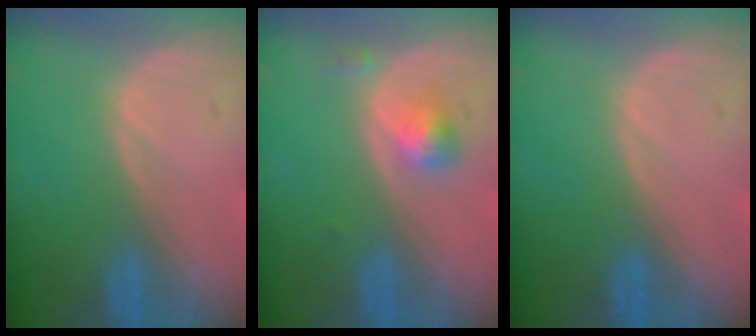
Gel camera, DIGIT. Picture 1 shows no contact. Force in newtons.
{"total": 2.8, "press": 2.7, "slide": 0.2}
{"total": 0.0}